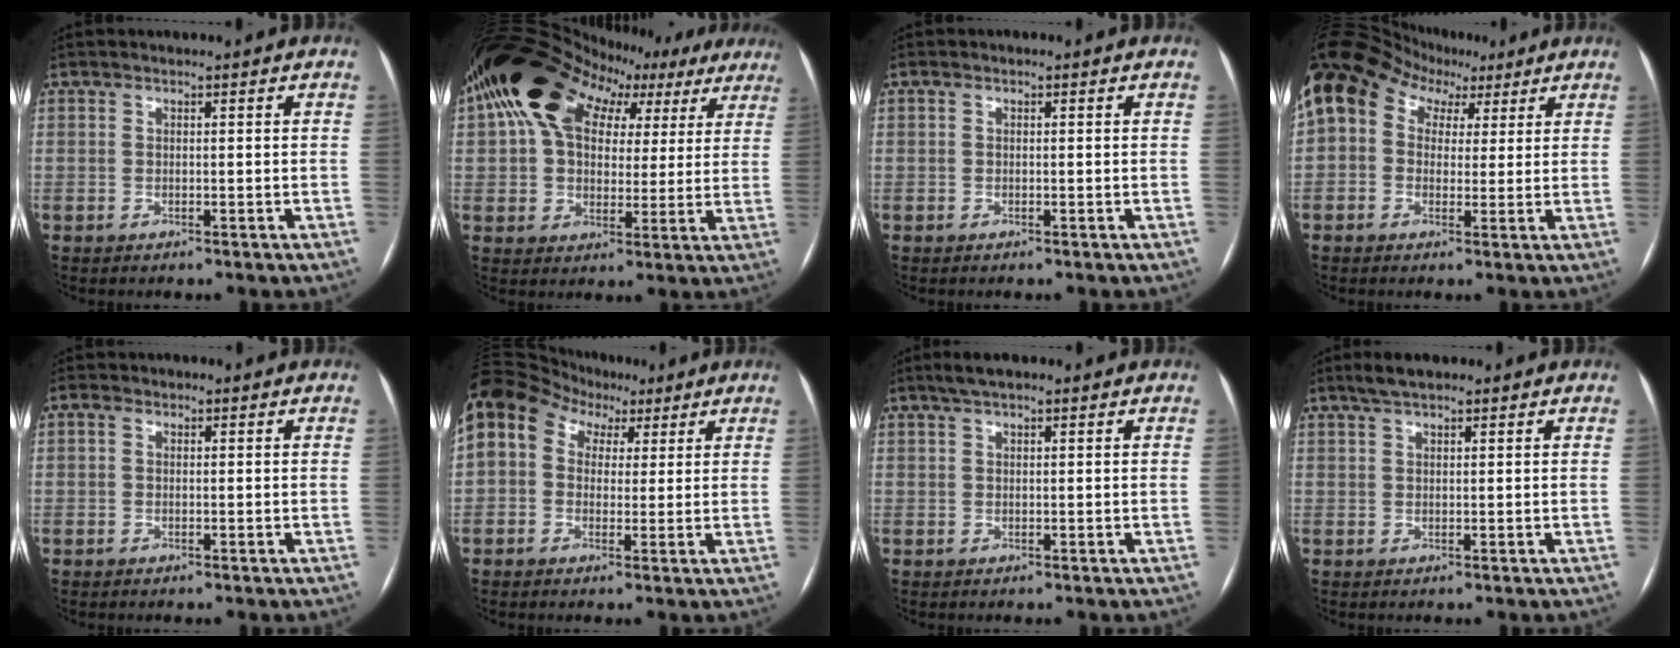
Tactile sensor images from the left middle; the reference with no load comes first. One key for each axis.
{"total": 21.2, "fx": 11.2, "fy": 13.2, "fz": 12.2, "tx": -0.201, "ty": 0.081, "tz": 0.167}
{"total": 0.0}
{"total": 12.7, "fx": 5.5, "fy": 9.6, "fz": 6.2, "tx": -0.116, "ty": 0.070, "tz": 0.087}
{"total": 1.1, "fx": 0.1, "fy": 0.9, "fz": 0.7, "tx": -0.018, "ty": 0.009, "tz": 0.000}
{"total": 13.7, "fx": 5.3, "fy": 10.5, "fz": 7.0, "tx": -0.160, "ty": 0.077, "tz": 0.088}
{"total": 3.7, "fx": 2.4, "fy": 1.0, "fz": 2.6, "tx": -0.052, "ty": 0.025, "tz": 0.041}
{"total": 3.7, "fx": 2.6, "fy": 1.1, "fz": 2.4, "tx": -0.051, "ty": 0.018, "tz": 0.047}